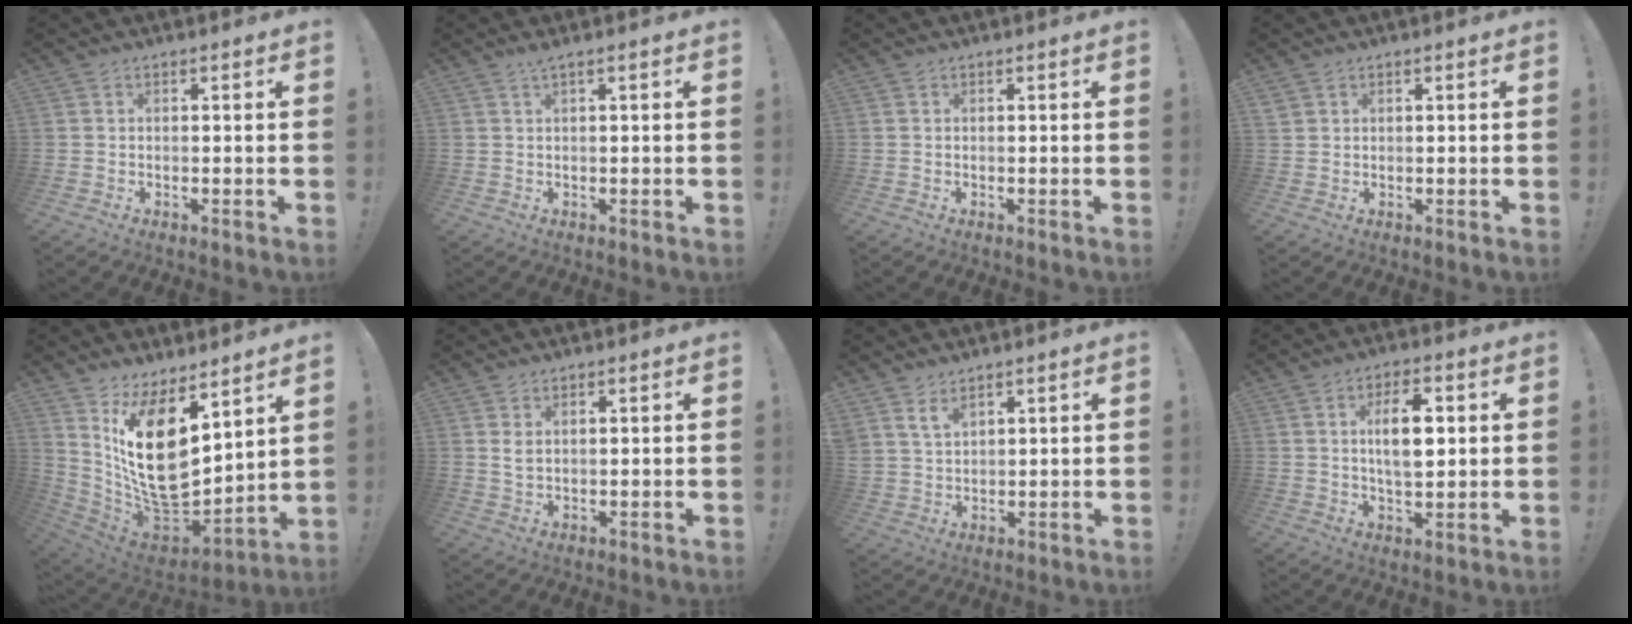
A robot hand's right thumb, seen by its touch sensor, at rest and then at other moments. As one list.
[{"total": 1.5, "force": [0.5, -0.4, 1.3], "torque": [-0.020, -0.004, 0.008]}, {"total": 0.0}, {"total": 1.7, "force": [1.0, 1.2, 0.6], "torque": [-0.011, -0.001, 0.020]}, {"total": 20.9, "force": [4.8, 12.1, 16.3], "torque": [-0.313, -0.049, 0.101]}, {"total": 2.6, "force": [1.4, 1.3, 1.7], "torque": [-0.025, -0.003, 0.024]}, {"total": 4.9, "force": [3.8, 2.3, 2.1], "torque": [-0.038, -0.023, 0.072]}, {"total": 10.2, "force": [1.8, 5.1, 8.7], "torque": [-0.145, -0.001, 0.025]}]